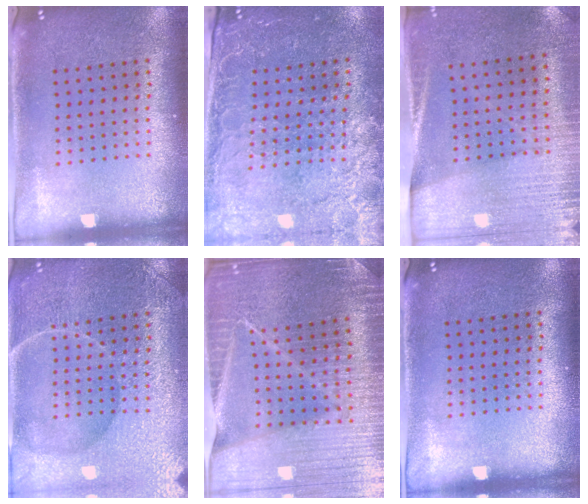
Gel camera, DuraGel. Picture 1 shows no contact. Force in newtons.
{"total": 3.2, "press": 2.9, "slide": 1.2}
{"total": 2.7, "press": 2.4, "slide": 1.2}
{"total": 4.3, "press": 4.2, "slide": 0.5}
{"total": 4.3, "press": 4.1, "slide": 1.4}
{"total": 0.0}